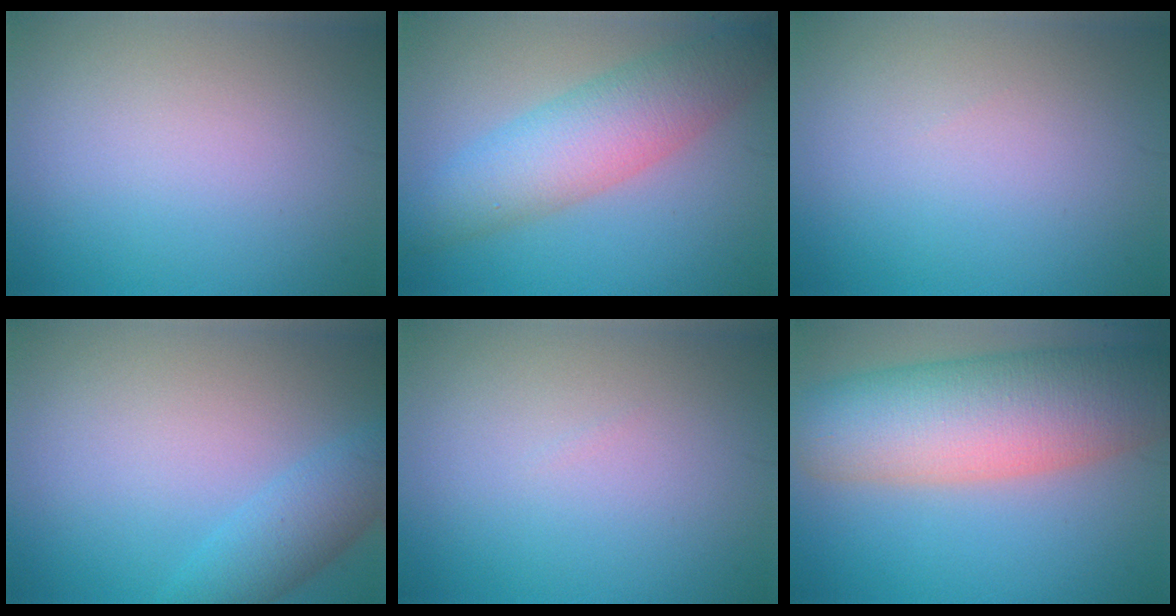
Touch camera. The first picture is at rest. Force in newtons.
{"total": 6.4, "press": 6.4, "slide": 0.1}
{"total": 0.0}
{"total": 3.5, "press": 3.5, "slide": 0.2}
{"total": 0.0}
{"total": 11.6, "press": 11.6, "slide": 0.8}